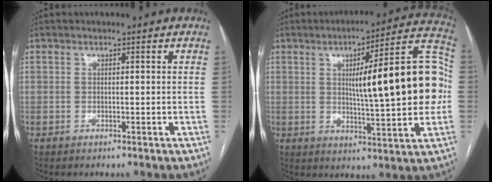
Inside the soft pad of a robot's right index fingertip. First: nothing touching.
{"total": 19.4, "force": [1.4, 2.9, 19.2], "torque": [-0.261, 0.036, 0.019]}